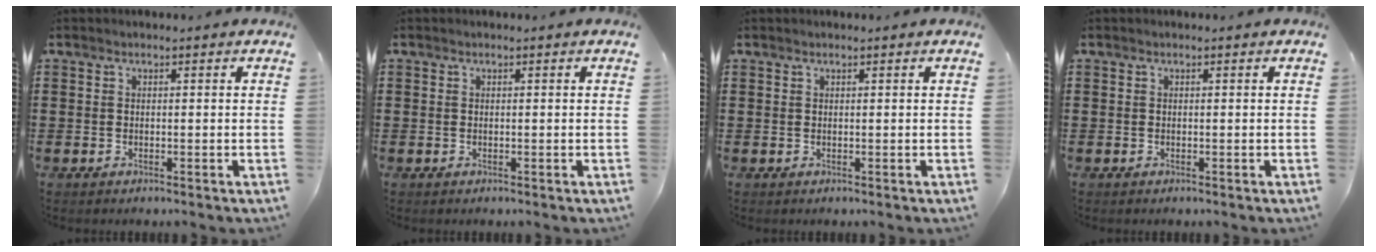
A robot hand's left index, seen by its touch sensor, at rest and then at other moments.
{"total": 0.0}
{"total": 0.0}
{"total": 0.0}